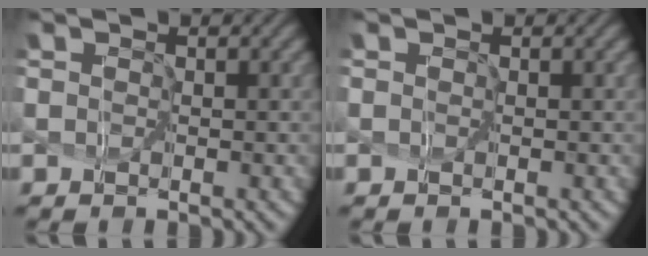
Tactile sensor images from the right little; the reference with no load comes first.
{"total": 0.0}